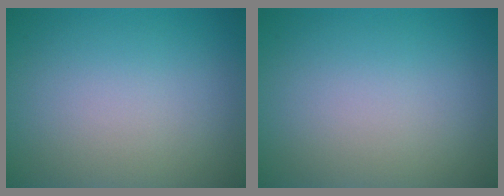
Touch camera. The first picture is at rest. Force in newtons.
{"total": 0.0}